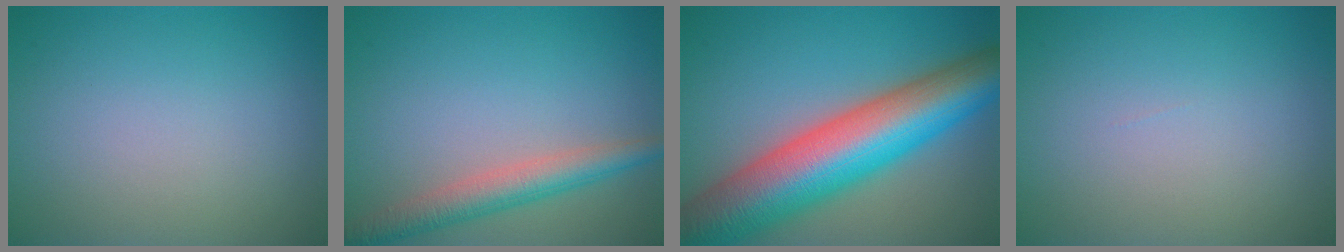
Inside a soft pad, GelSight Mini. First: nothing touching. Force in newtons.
{"total": 3.9, "press": 3.9, "slide": 0.1}
{"total": 13.8, "press": 13.8, "slide": 0.4}
{"total": 0.0}